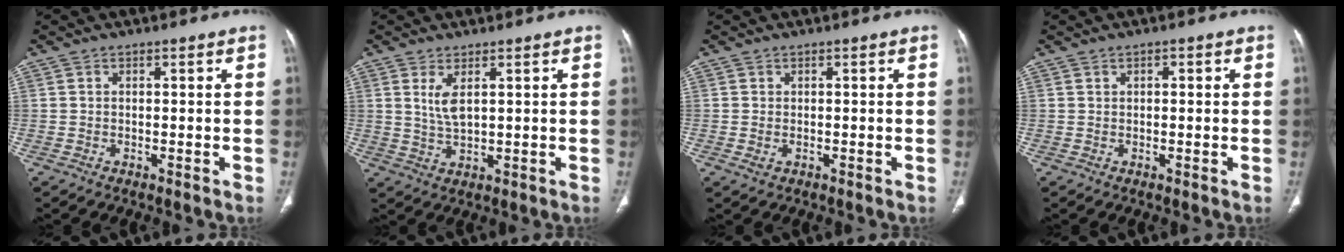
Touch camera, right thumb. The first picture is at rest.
{"total": 4.2, "force": [1.4, 1.5, 3.6], "torque": [-0.076, -0.011, 0.037]}
{"total": 1.2, "force": [-0.3, 0.8, 0.8], "torque": [-0.022, 0.002, -0.003]}
{"total": 0.7, "force": [0.2, 0.3, 0.6], "torque": [-0.011, 0.002, 0.002]}